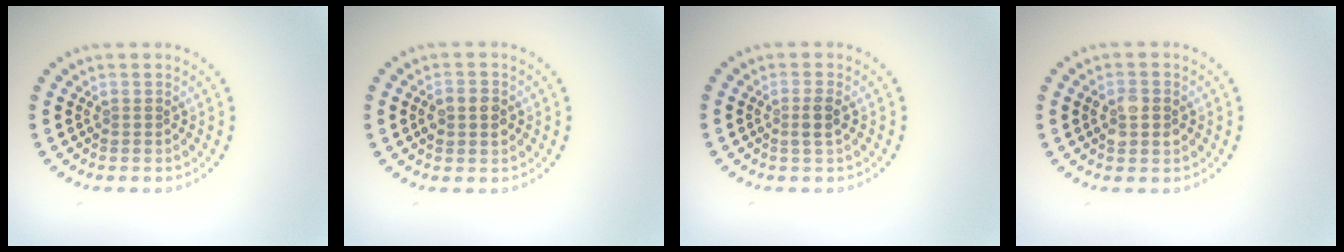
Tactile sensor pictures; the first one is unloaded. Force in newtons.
{"total": 2.9, "press": 2.9, "slide": 0.1}
{"total": 1.4, "press": 1.2, "slide": 0.7}
{"total": 2.9, "press": 2.9, "slide": 0.1}